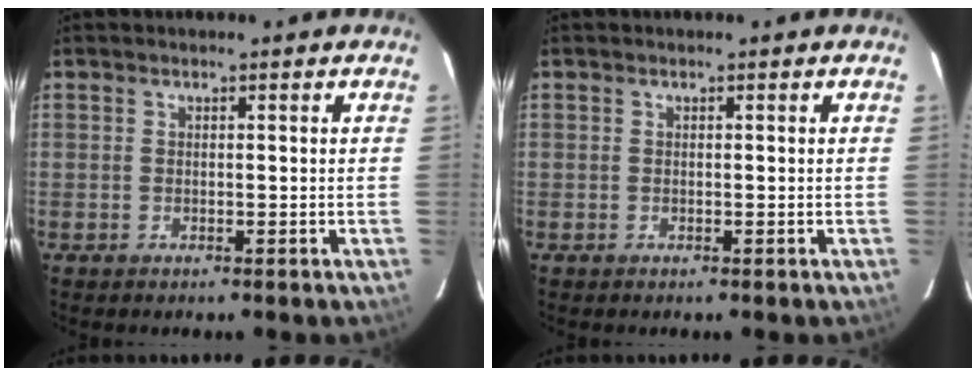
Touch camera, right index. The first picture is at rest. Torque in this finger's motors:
{"motor_torque": [0.00, 0.00, 0.04, 0.00]}